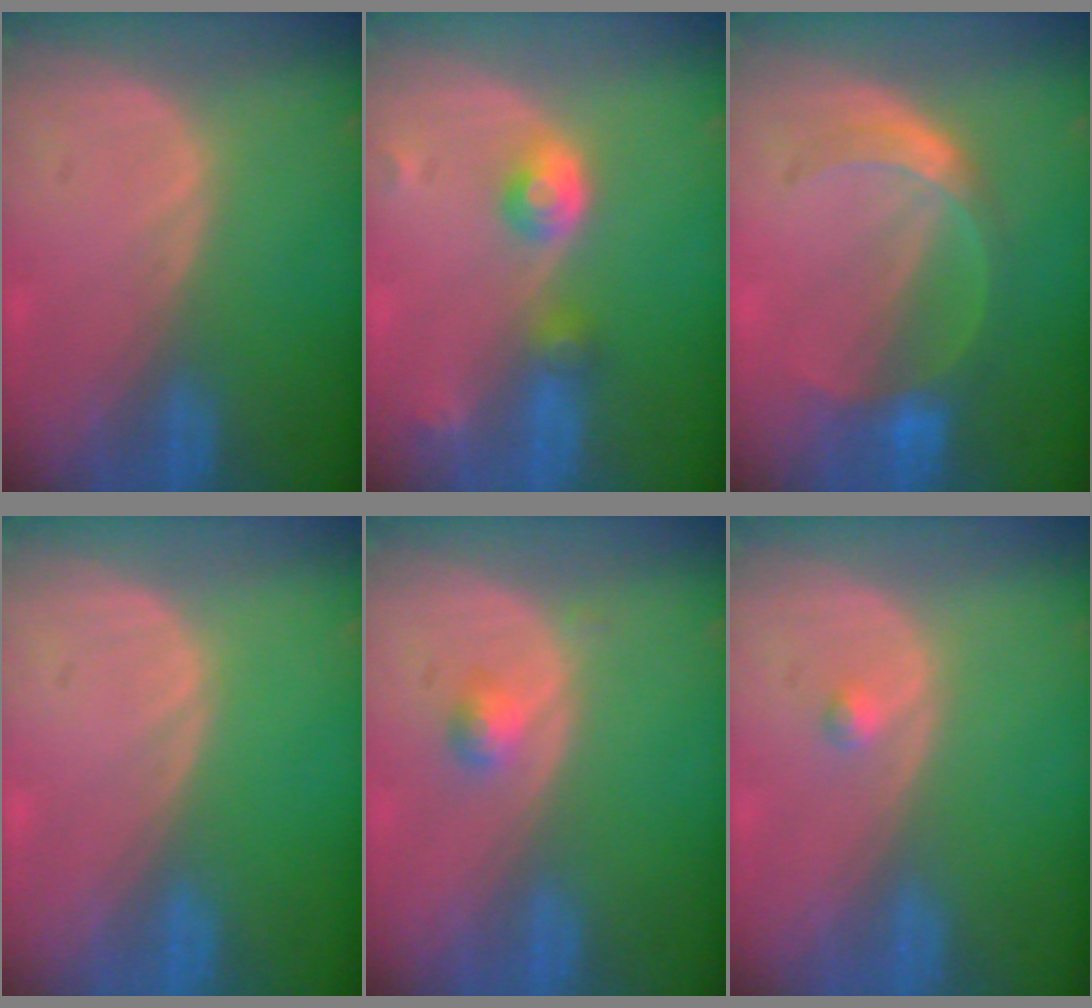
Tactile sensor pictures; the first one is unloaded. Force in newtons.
{"total": 4.2, "press": 4.1, "slide": 1.0}
{"total": 5.7, "press": 5.4, "slide": 1.8}
{"total": 0.0}
{"total": 2.0, "press": 1.8, "slide": 0.8}
{"total": 0.8, "press": 0.8, "slide": 0.1}